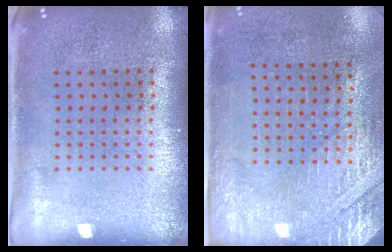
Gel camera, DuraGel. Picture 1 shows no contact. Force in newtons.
{"total": 2.9, "press": 2.5, "slide": 1.5}